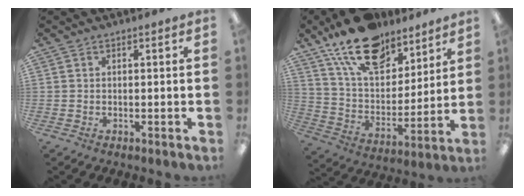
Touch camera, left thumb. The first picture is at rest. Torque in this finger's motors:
{"motor_torque": [1.92, 1.16, 1.79, -0.99, 0.44]}